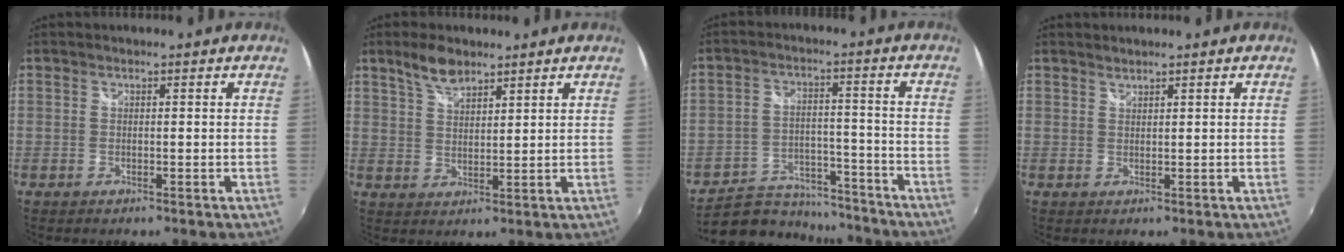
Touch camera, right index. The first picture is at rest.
{"total": 5.4, "force": [4.1, 2.0, 2.9], "torque": [-0.050, 0.006, 0.078]}
{"total": 14.4, "force": [-12.5, 6.3, 3.6], "torque": [-0.088, 0.022, -0.174]}
{"total": 1.0, "force": [1.0, 0.1, 0.1], "torque": [0.000, 0.002, 0.018]}